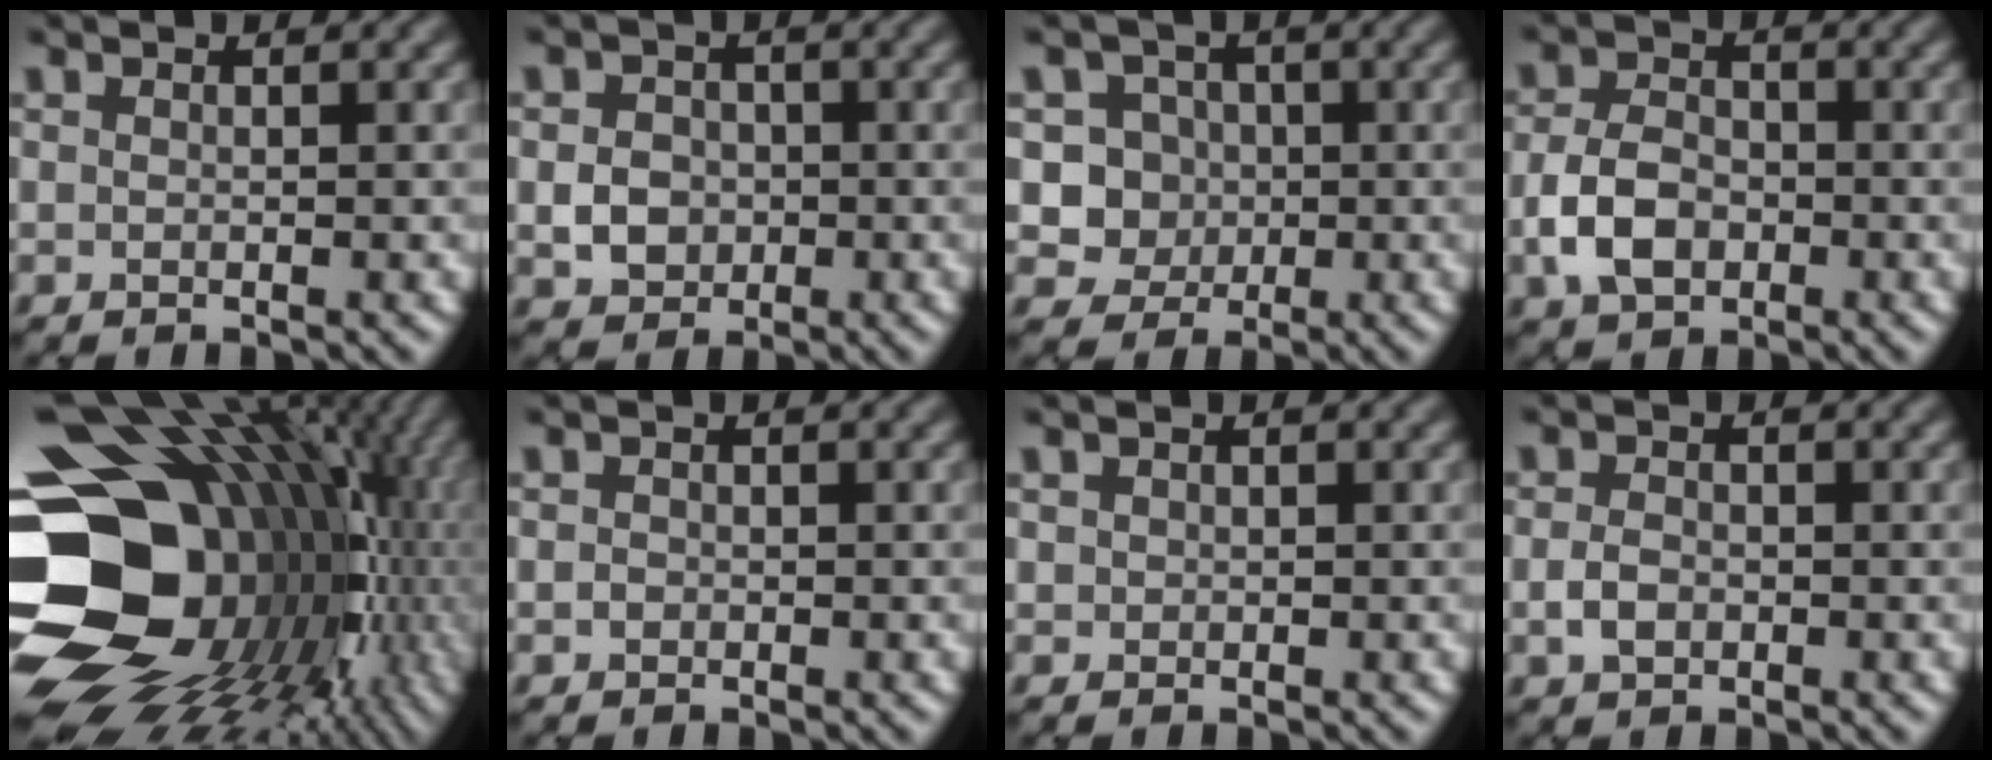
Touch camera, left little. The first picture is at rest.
{"total": 2.9, "force": [-0.4, 2.5, 1.4], "torque": [-0.022, -0.001, -0.012]}
{"total": 4.2, "force": [0.0, 4.0, 1.4], "torque": [-0.007, 0.006, -0.012]}
{"total": 4.5, "force": [-1.4, 3.1, 2.9], "torque": [-0.060, 0.001, -0.033]}
{"total": 19.7, "force": [-0.7, 15.7, 11.9], "torque": [-0.221, -0.004, 0.006]}
{"total": 0.5, "force": [-0.2, 0.5, 0.2], "torque": [-0.002, -0.002, -0.005]}
{"total": 0.6, "force": [0.2, 0.5, 0.1], "torque": [0.003, -0.003, 0.002]}
{"total": 1.8, "force": [-0.5, 1.3, 1.2], "torque": [-0.026, 0.000, -0.013]}